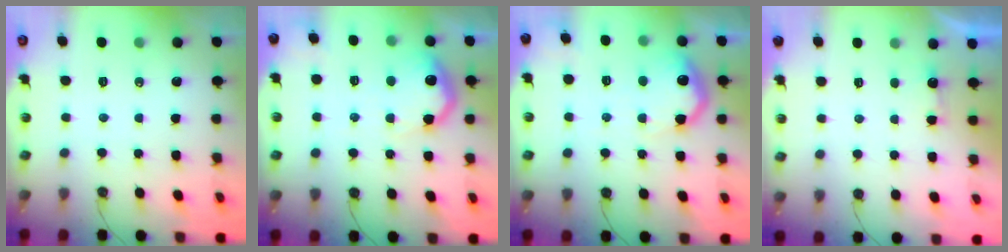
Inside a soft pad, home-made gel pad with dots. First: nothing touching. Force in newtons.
{"total": 15.2, "press": 15.1, "slide": 1.1}
{"total": 15.2, "press": 15.1, "slide": 1.1}
{"total": 1.8, "press": 1.6, "slide": 0.9}